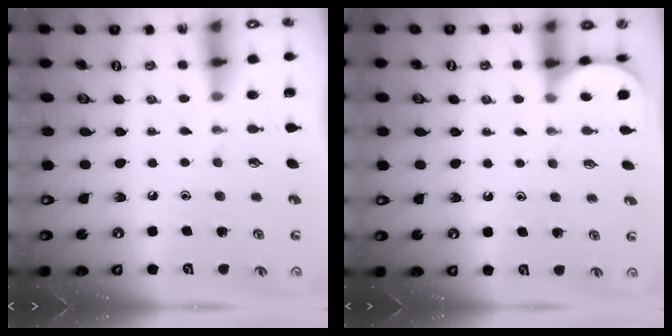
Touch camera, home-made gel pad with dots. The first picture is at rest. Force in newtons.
{"total": 0.7, "press": 0.7, "slide": 0.1}